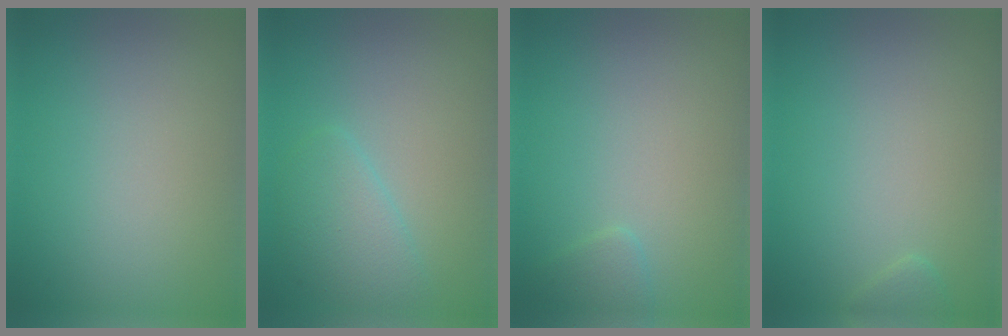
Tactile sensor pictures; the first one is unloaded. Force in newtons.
{"total": 2.7, "press": 2.7, "slide": 0.2}
{"total": 1.0, "press": 1.0, "slide": 0.0}
{"total": 0.6, "press": 0.6, "slide": 0.1}